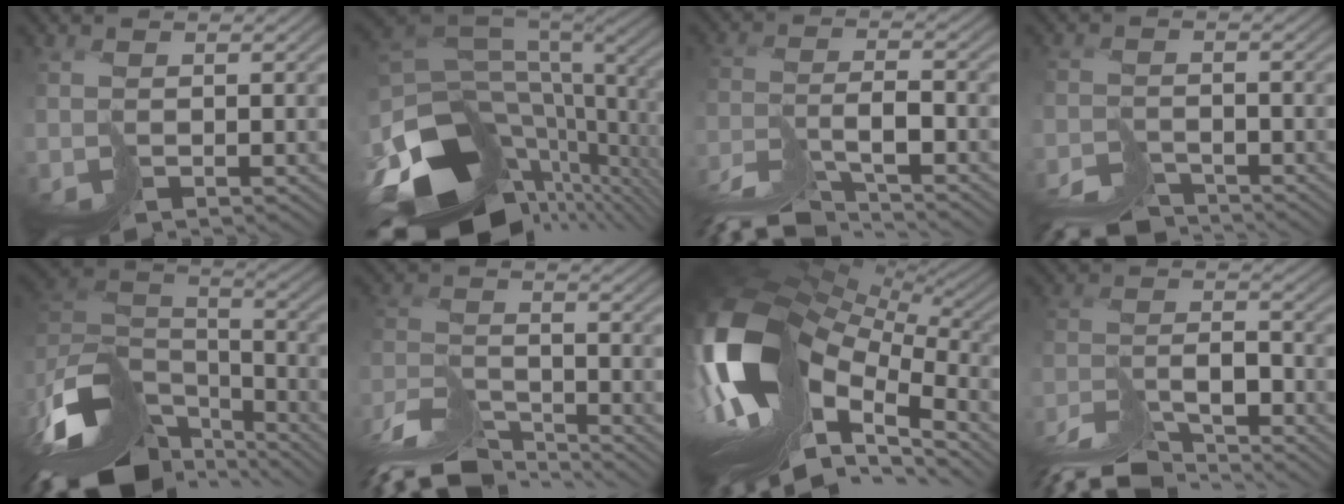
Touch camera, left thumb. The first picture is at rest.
{"total": 15.1, "force": [-3.8, 9.0, 11.5], "torque": [-0.268, -0.020, -0.048]}
{"total": 8.1, "force": [-7.3, 0.7, 3.6], "torque": [-0.063, 0.002, -0.135]}
{"total": 6.0, "force": [-5.9, 0.8, 0.8], "torque": [0.003, -0.008, -0.098]}
{"total": 15.5, "force": [-9.9, 7.1, 9.5], "torque": [-0.249, -0.021, -0.149]}
{"total": 10.0, "force": [-9.3, 1.8, 3.3], "torque": [-0.071, -0.003, -0.171]}
{"total": 17.5, "force": [-2.5, 10.2, 14.0], "torque": [-0.295, -0.018, -0.012]}
{"total": 9.2, "force": [-8.5, 1.6, 3.2], "torque": [-0.057, -0.002, -0.158]}